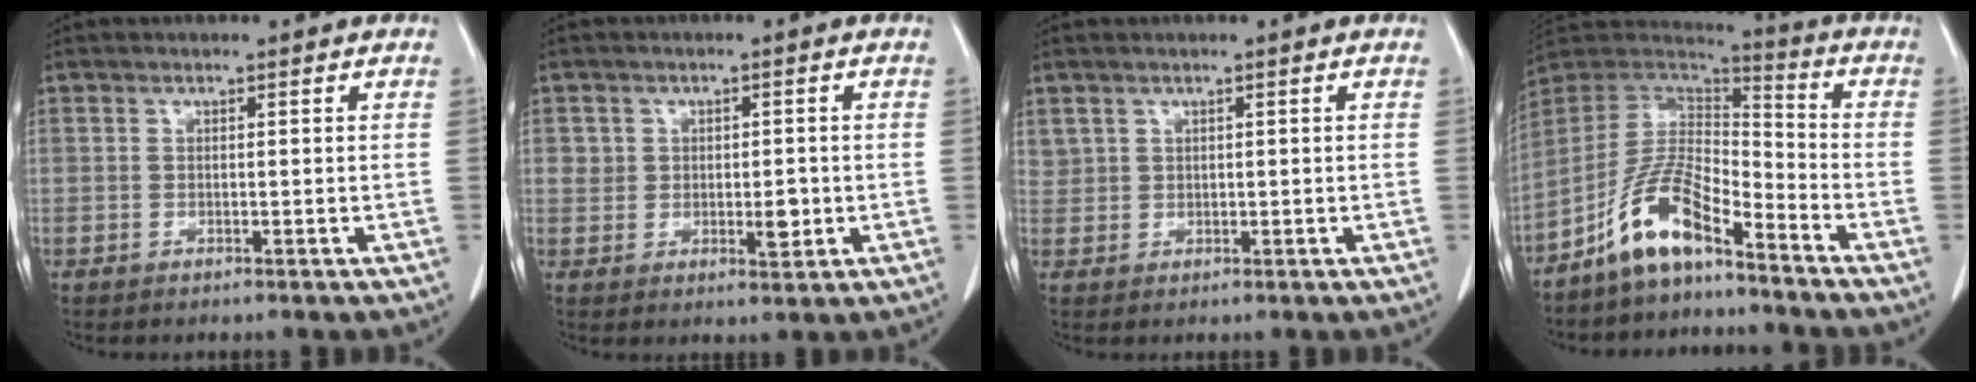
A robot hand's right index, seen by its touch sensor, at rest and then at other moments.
{"total": 4.1, "force": [0.0, 2.8, 2.9], "torque": [-0.030, 0.000, 0.008]}
{"total": 1.4, "force": [0.9, 1.1, 0.2], "torque": [0.003, 0.007, 0.018]}
{"total": 11.1, "force": [-7.6, 3.1, 7.4], "torque": [-0.161, 0.018, -0.147]}